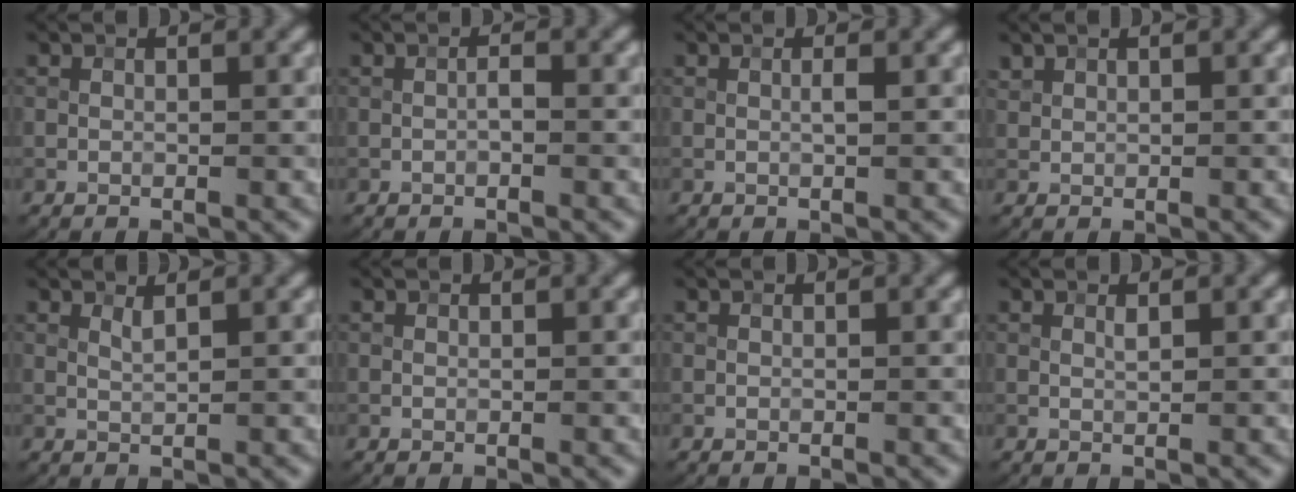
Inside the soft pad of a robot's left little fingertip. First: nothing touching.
{"total": 0.7, "force": [-0.3, 0.2, 0.6], "torque": [-0.013, 0.002, -0.005]}
{"total": 0.6, "force": [0.0, 0.0, 0.6], "torque": [-0.013, 0.001, 0.001]}
{"total": 0.7, "force": [0.6, 0.3, 0.1], "torque": [-0.004, -0.001, 0.018]}
{"total": 0.8, "force": [0.6, 0.0, 0.6], "torque": [-0.013, -0.001, 0.011]}
{"total": 0.0}
{"total": 0.0}
{"total": 0.5, "force": [0.3, 0.1, 0.4], "torque": [-0.009, -0.001, 0.005]}